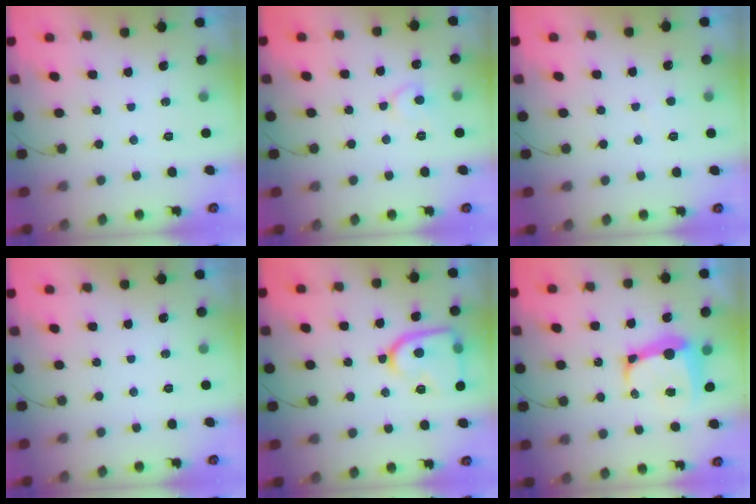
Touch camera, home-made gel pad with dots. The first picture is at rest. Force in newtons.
{"total": 6.8, "press": 6.8, "slide": 0.7}
{"total": 2.4, "press": 2.4, "slide": 0.2}
{"total": 0.0}
{"total": 16.8, "press": 16.7, "slide": 1.6}
{"total": 11.2, "press": 11.1, "slide": 1.4}